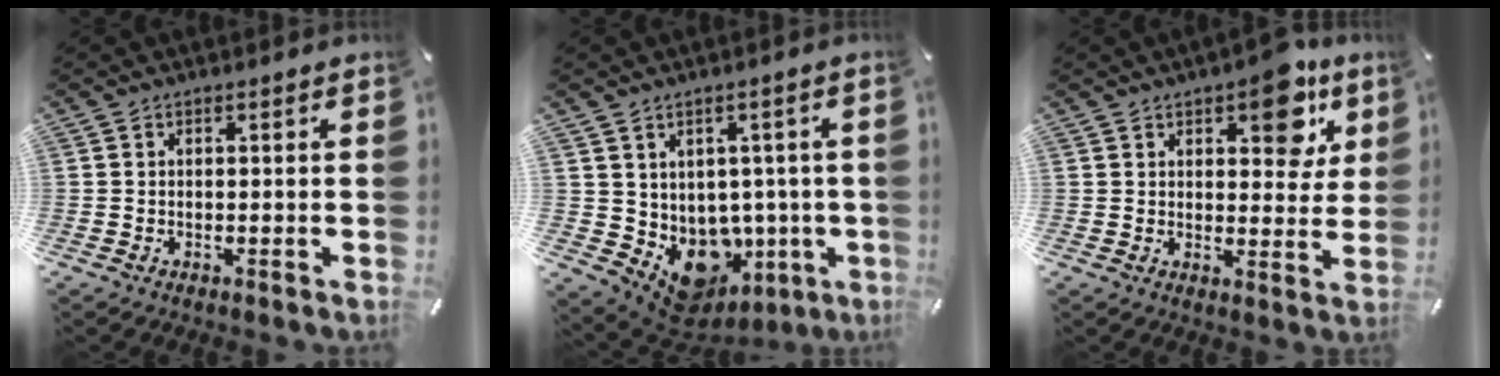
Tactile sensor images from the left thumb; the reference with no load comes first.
{"total": 8.4, "force": [-1.2, 7.5, 3.6], "torque": [-0.061, -0.027, -0.001]}
{"total": 10.8, "force": [6.1, 5.6, 7.0], "torque": [-0.062, -0.038, 0.098]}